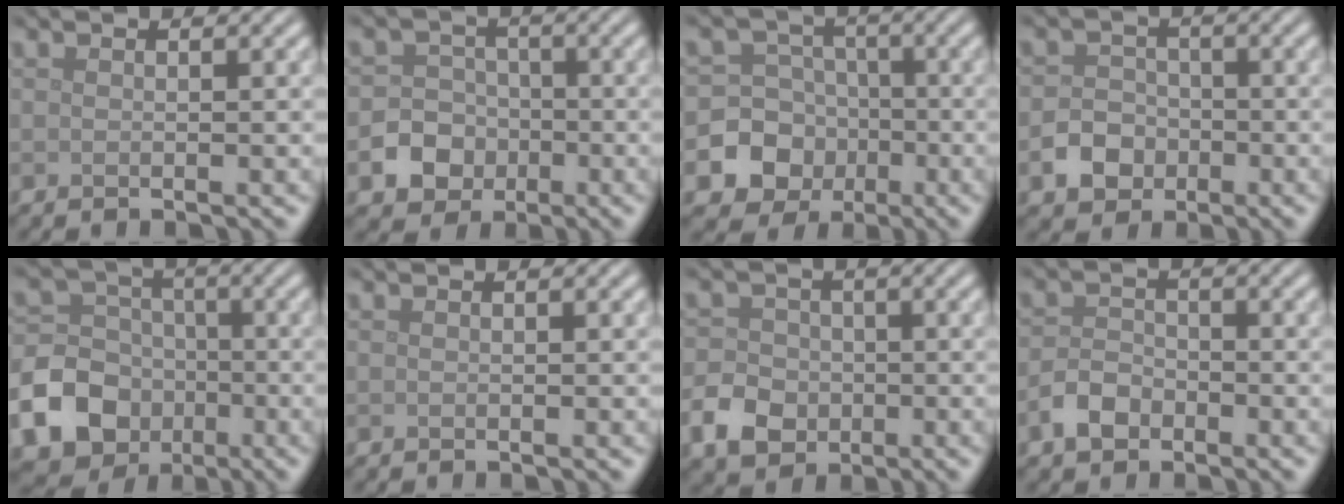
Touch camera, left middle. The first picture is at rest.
{"total": 5.1, "force": [-1.9, 4.5, 1.4], "torque": [-0.001, -0.003, -0.057]}
{"total": 8.6, "force": [-2.8, 7.9, 1.8], "torque": [-0.023, -0.009, -0.082]}
{"total": 3.2, "force": [-1.3, 2.6, 1.2], "torque": [-0.019, 0.001, -0.026]}
{"total": 12.5, "force": [-4.9, 10.8, 3.9], "torque": [-0.088, -0.042, -0.108]}
{"total": 0.0}
{"total": 4.3, "force": [-1.7, 3.5, 1.8], "torque": [-0.034, 0.001, -0.041]}
{"total": 2.6, "force": [-1.6, 1.7, 1.2], "torque": [-0.020, 0.005, -0.037]}